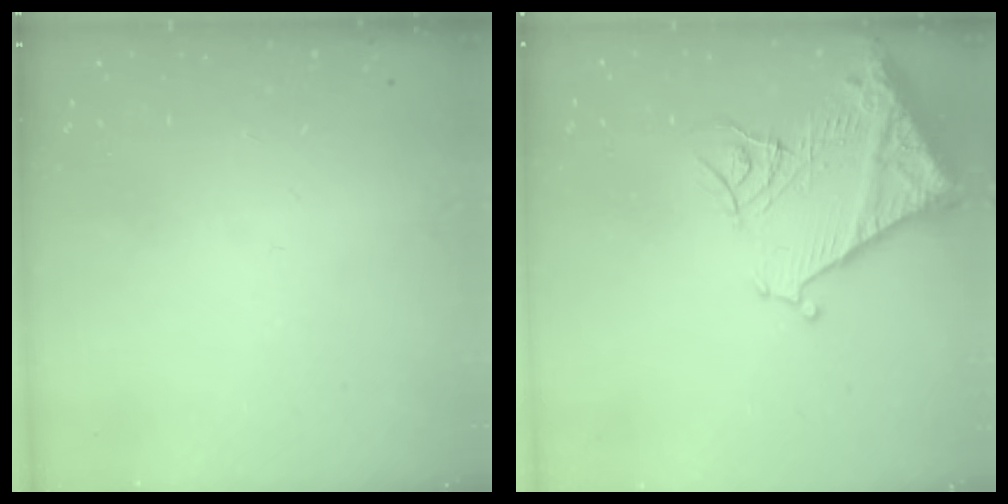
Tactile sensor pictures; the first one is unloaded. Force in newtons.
{"total": 18.4, "press": 18.3, "slide": 2.2}